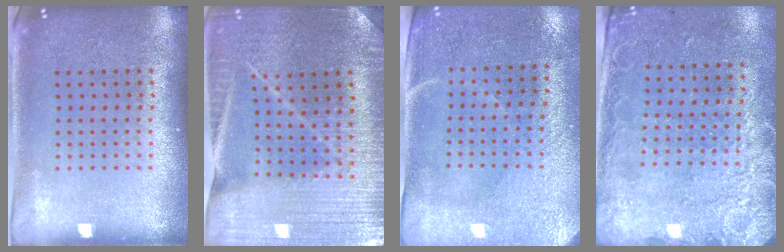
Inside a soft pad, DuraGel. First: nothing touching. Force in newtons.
{"total": 3.0, "press": 3.0, "slide": 0.3}
{"total": 3.0, "press": 2.7, "slide": 1.4}
{"total": 2.7, "press": 2.0, "slide": 1.8}